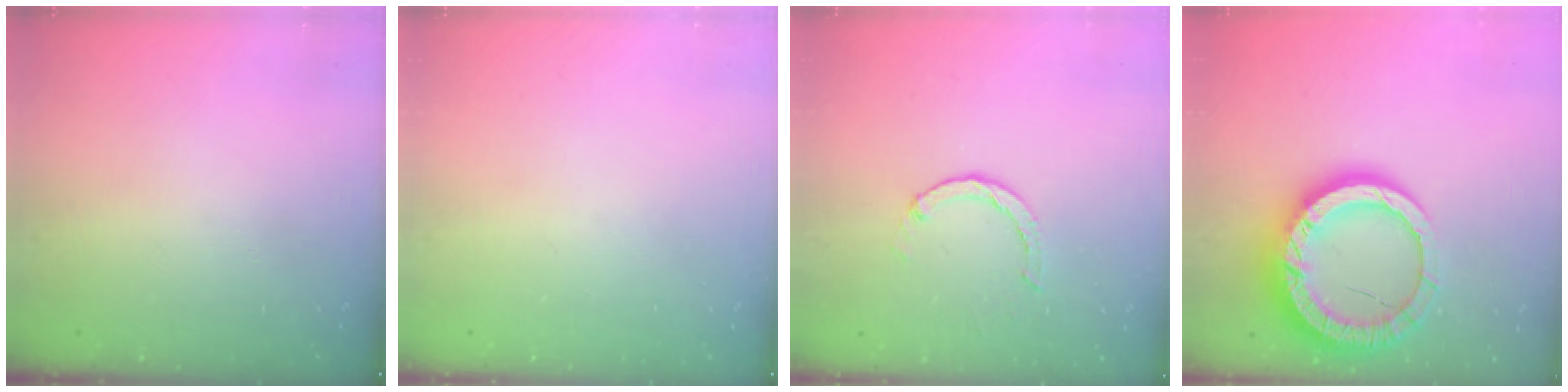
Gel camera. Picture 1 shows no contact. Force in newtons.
{"total": 0.0}
{"total": 1.8, "press": 1.8, "slide": 0.2}
{"total": 19.3, "press": 19.2, "slide": 1.7}